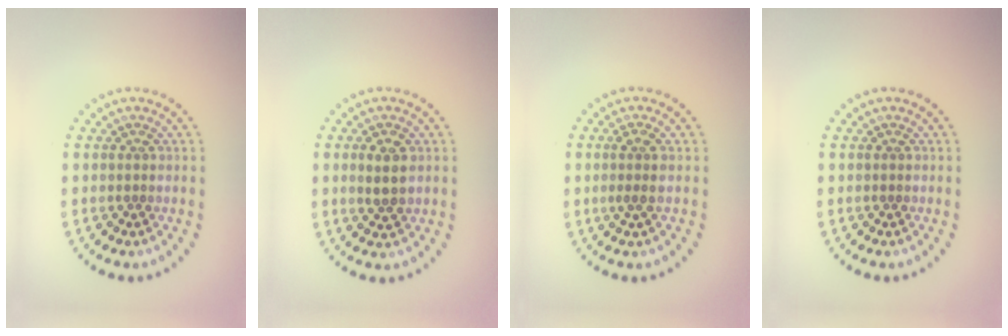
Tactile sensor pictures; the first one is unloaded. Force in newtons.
{"total": 2.5, "press": 2.4, "slide": 0.5}
{"total": 1.6, "press": 1.3, "slide": 0.9}
{"total": 0.0}